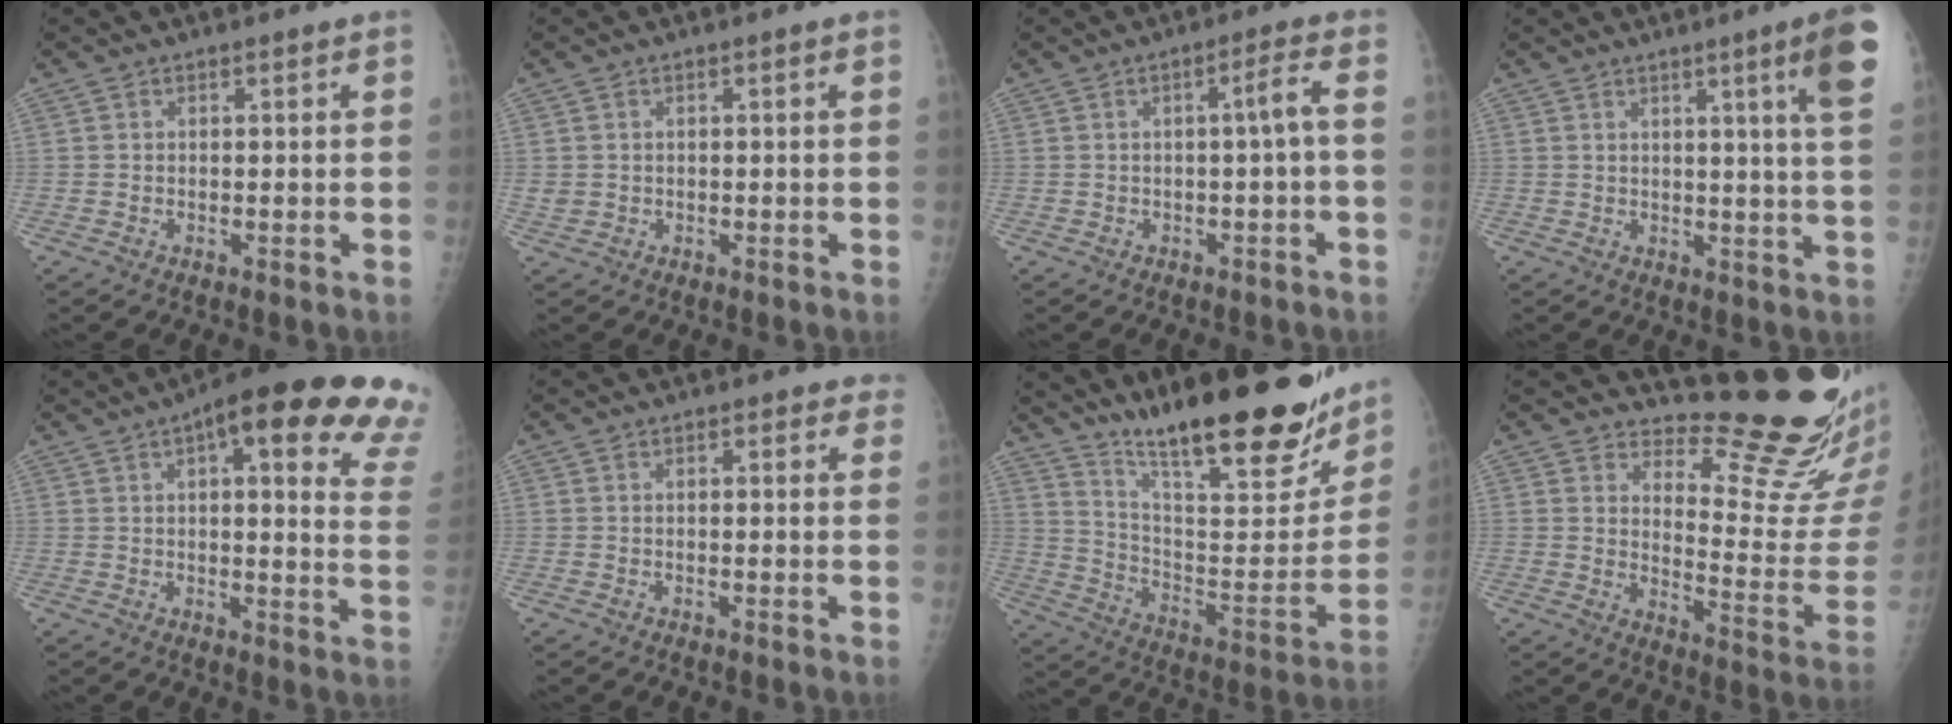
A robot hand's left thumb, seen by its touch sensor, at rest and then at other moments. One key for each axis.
{"total": 1.2, "fx": 0.4, "fy": 1.0, "fz": 0.5, "tx": -0.005, "ty": 0.001, "tz": 0.010}
{"total": 2.8, "fx": -0.5, "fy": -0.2, "fz": 2.7, "tx": -0.047, "ty": 0.019, "tz": -0.006}
{"total": 9.4, "fx": 4.5, "fy": -0.6, "fz": 8.2, "tx": -0.107, "ty": -0.025, "tz": 0.050}
{"total": 23.1, "fx": 13.3, "fy": 6.2, "fz": 17.8, "tx": -0.193, "ty": -0.017, "tz": 0.142}
{"total": 1.9, "fx": 1.3, "fy": 1.1, "fz": 0.9, "tx": 0.015, "ty": 0.000, "tz": 0.006}
{"total": 27.8, "fx": 20.2, "fy": 6.6, "fz": 17.9, "tx": -0.238, "ty": -0.086, "tz": 0.312}
{"total": 16.5, "fx": 15.1, "fy": 2.7, "fz": 6.0, "tx": -0.044, "ty": -0.180, "tz": 0.193}